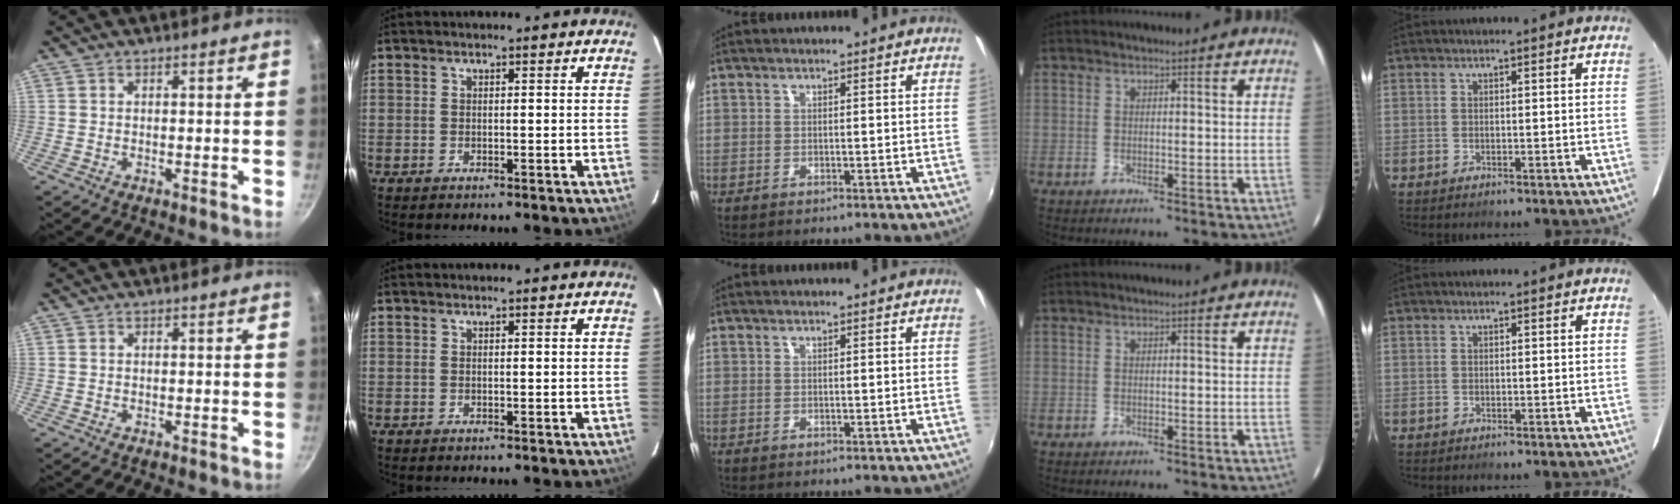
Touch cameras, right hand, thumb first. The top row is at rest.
{}